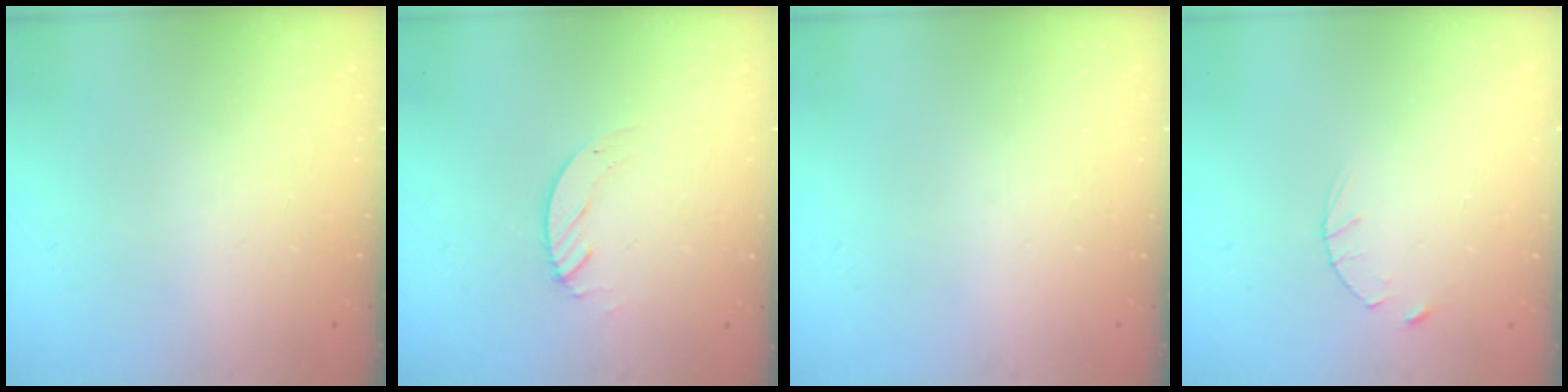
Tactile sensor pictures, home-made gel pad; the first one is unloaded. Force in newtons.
{"total": 2.4, "press": 2.4, "slide": 0.2}
{"total": 0.0}
{"total": 2.8, "press": 2.8, "slide": 0.4}